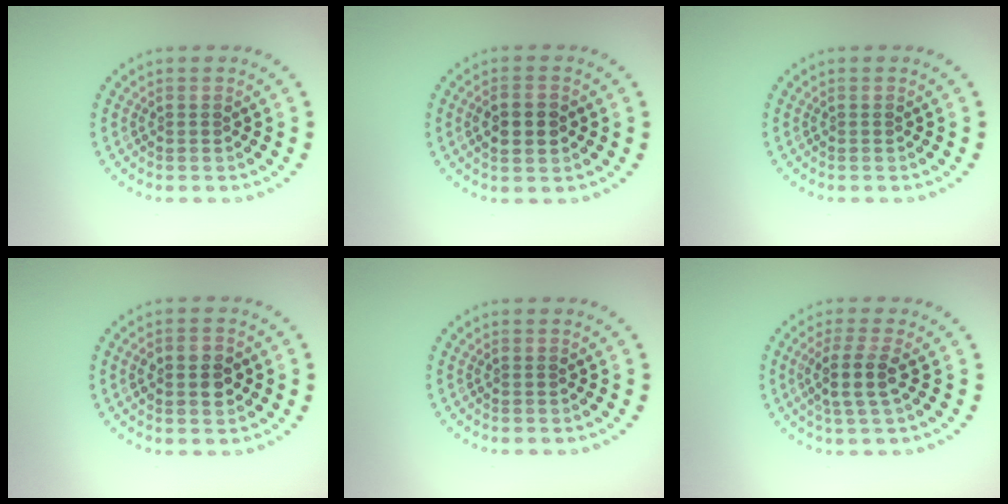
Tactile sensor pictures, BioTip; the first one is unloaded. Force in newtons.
{"total": 2.6, "press": 2.6, "slide": 0.1}
{"total": 0.0}
{"total": 3.6, "press": 3.6, "slide": 0.2}
{"total": 0.0}
{"total": 2.7, "press": 2.2, "slide": 1.6}